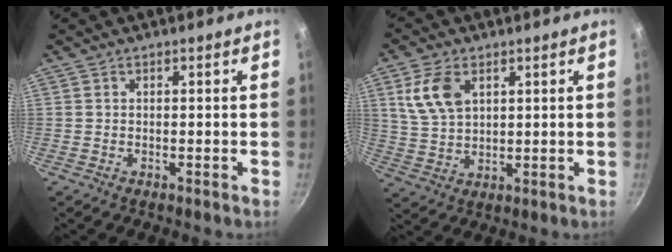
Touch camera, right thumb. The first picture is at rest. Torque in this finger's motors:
{"motor_torque": [-0.59, 0.91, -0.14, 0.21, 0.23]}